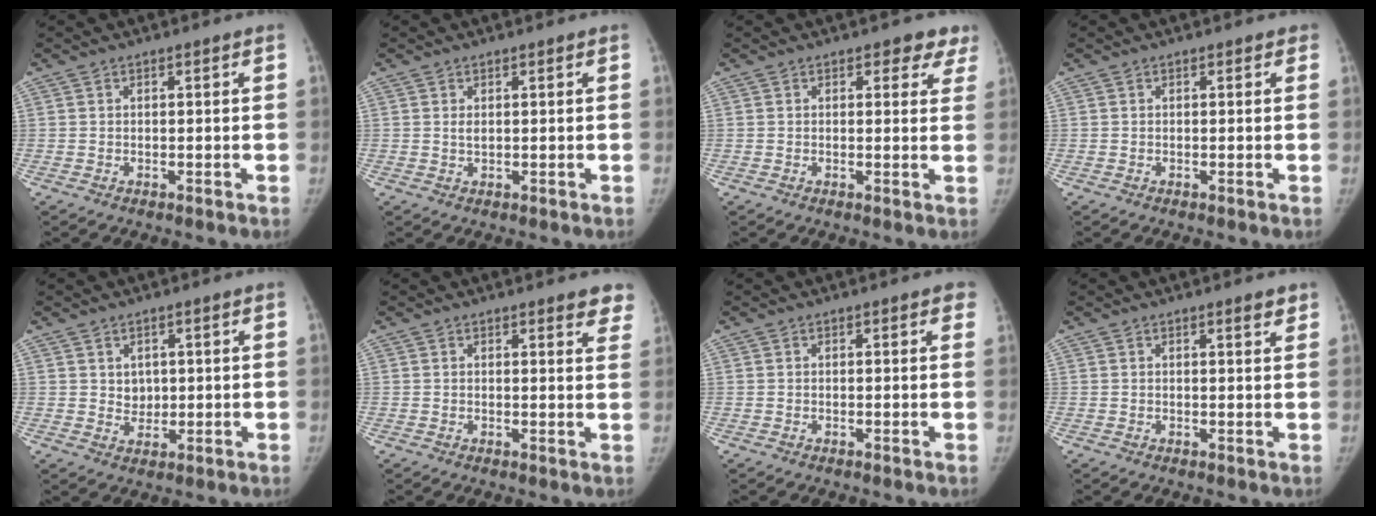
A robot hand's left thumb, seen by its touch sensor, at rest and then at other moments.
{"total": 1.0, "force": [0.4, 0.5, 0.8], "torque": [-0.011, -0.003, 0.010]}
{"total": 4.8, "force": [3.3, 2.7, 2.0], "torque": [0.023, -0.012, 0.026]}
{"total": 0.6, "force": [0.3, 0.4, 0.3], "torque": [0.005, 0.000, -0.001]}
{"total": 2.9, "force": [0.8, 2.4, 1.3], "torque": [-0.002, -0.009, 0.020]}
{"total": 5.1, "force": [4.2, 1.5, 2.4], "torque": [0.001, -0.019, 0.034]}
{"total": 1.8, "force": [1.1, 0.8, 1.2], "torque": [0.002, 0.001, 0.006]}
{"total": 2.0, "force": [1.5, 0.5, 1.3], "torque": [-0.013, -0.008, 0.019]}